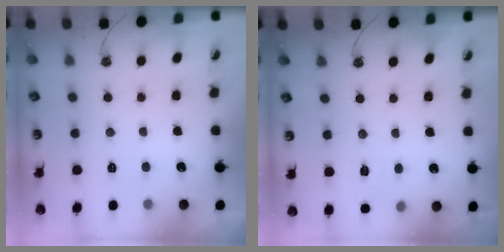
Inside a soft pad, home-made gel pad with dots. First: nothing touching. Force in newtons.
{"total": 4.7, "press": 4.6, "slide": 0.7}